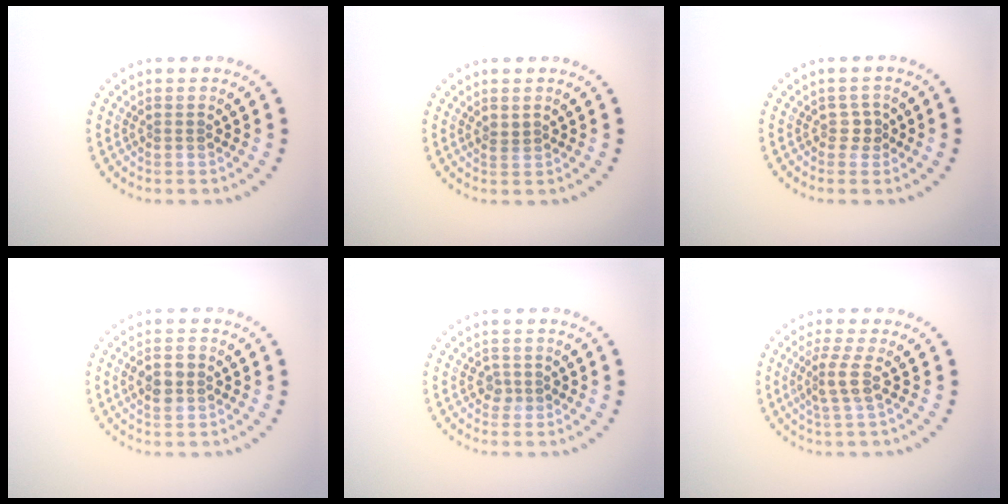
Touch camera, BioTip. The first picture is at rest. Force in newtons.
{"total": 0.7, "press": 0.6, "slide": 0.4}
{"total": 1.2, "press": 1.0, "slide": 0.6}
{"total": 2.3, "press": 2.3, "slide": 0.1}
{"total": 1.2, "press": 0.9, "slide": 0.8}
{"total": 2.4, "press": 1.7, "slide": 1.7}